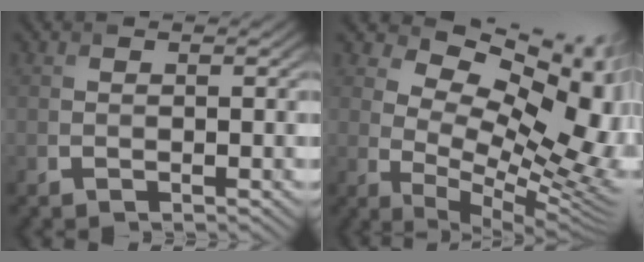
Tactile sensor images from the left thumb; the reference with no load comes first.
{"total": 16.0, "force": [4.4, 8.7, 12.7], "torque": [-0.193, 0.027, 0.086]}